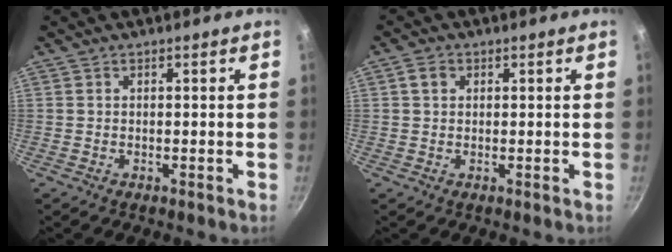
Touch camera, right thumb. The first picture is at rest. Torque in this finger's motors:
{"motor_torque": [-0.17, 1.04, 0.55, -0.04, -0.01]}